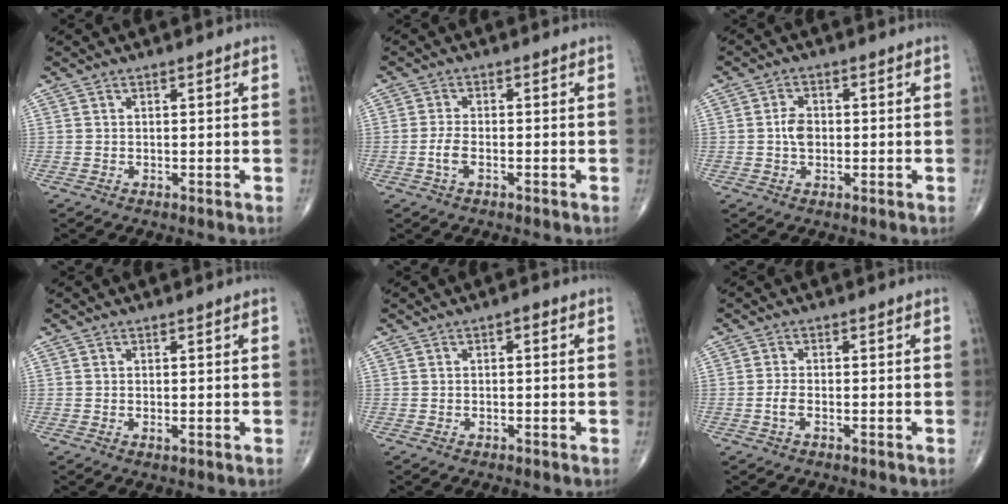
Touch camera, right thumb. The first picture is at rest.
{"total": 2.7, "force": [-0.9, 1.2, 2.3], "torque": [-0.054, 0.007, -0.019]}
{"total": 3.5, "force": [-0.2, 2.4, 2.5], "torque": [-0.042, 0.005, -0.008]}
{"total": 0.6, "force": [-0.1, 0.2, 0.5], "torque": [-0.012, -0.002, -0.003]}
{"total": 0.8, "force": [0.0, 0.5, 0.6], "torque": [-0.003, 0.008, -0.006]}
{"total": 1.9, "force": [-0.7, 0.8, 1.5], "torque": [-0.036, 0.004, -0.015]}